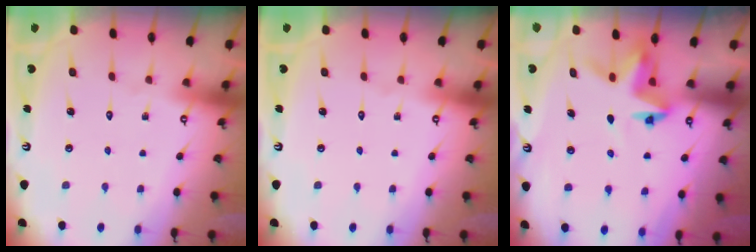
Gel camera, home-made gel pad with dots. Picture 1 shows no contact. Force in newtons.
{"total": 0.0}
{"total": 4.6, "press": 4.6, "slide": 0.2}